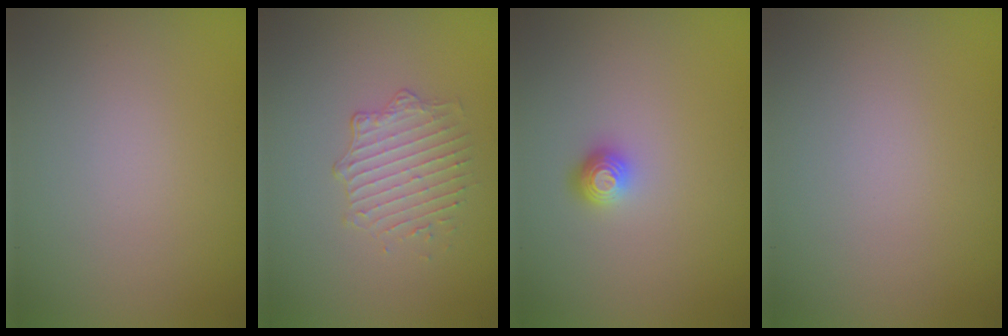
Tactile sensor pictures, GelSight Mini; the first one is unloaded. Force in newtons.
{"total": 1.9, "press": 1.4, "slide": 1.4}
{"total": 1.2, "press": 1.0, "slide": 0.7}
{"total": 0.0}